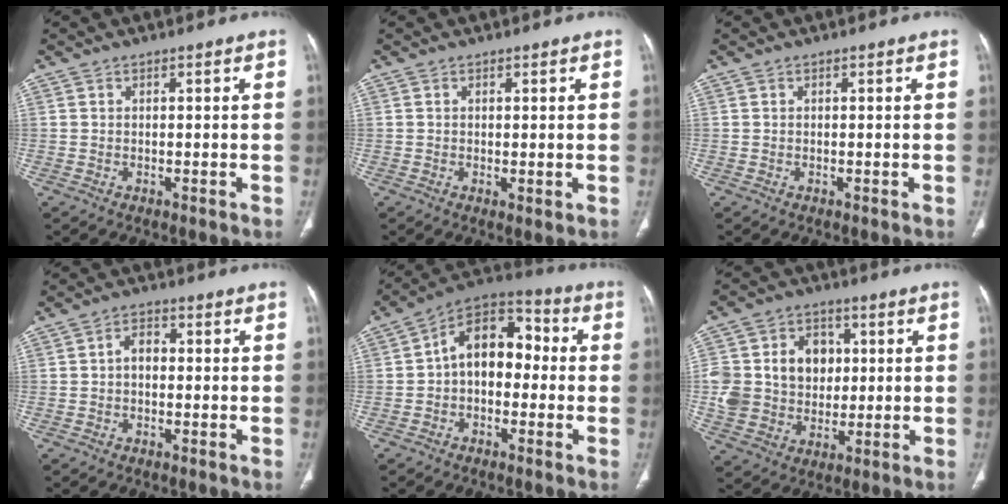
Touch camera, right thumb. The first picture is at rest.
{"total": 1.0, "force": [0.0, 0.3, 1.0], "torque": [-0.023, -0.008, 0.004]}
{"total": 0.0}
{"total": 3.3, "force": [-0.2, 2.3, 2.4], "torque": [-0.031, 0.015, -0.009]}
{"total": 12.9, "force": [-0.2, 8.6, 9.6], "torque": [-0.112, 0.044, -0.019]}
{"total": 17.2, "force": [2.2, 14.3, 9.3], "torque": [-0.151, 0.023, 0.056]}